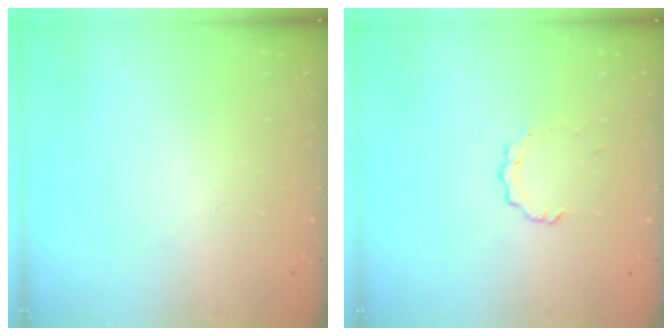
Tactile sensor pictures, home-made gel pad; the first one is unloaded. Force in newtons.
{"total": 3.7, "press": 3.6, "slide": 0.4}